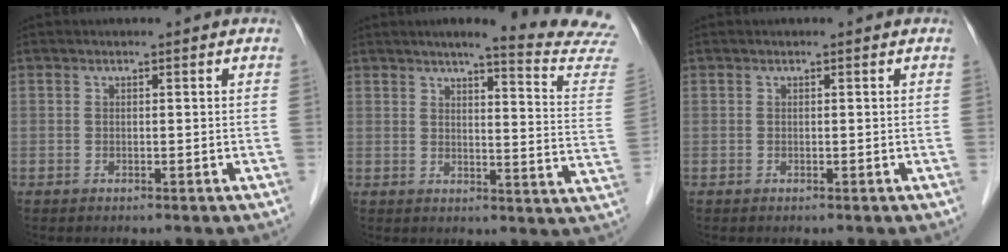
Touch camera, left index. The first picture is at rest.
{"total": 14.9, "force": [13.6, -1.1, 5.8], "torque": [-0.071, -0.089, 0.141]}
{"total": 0.0}